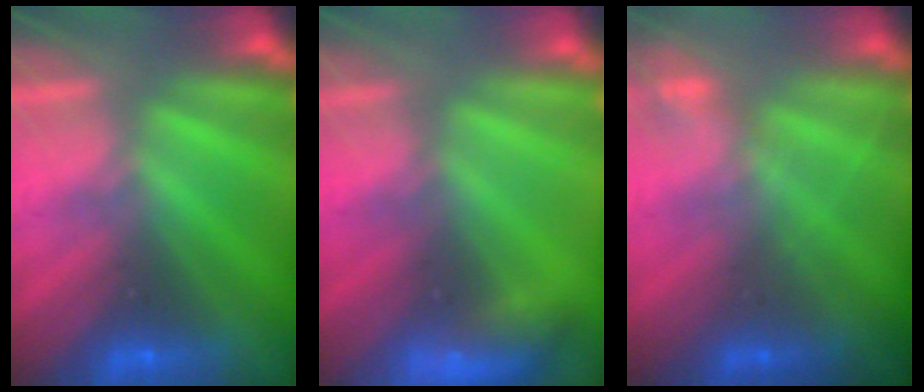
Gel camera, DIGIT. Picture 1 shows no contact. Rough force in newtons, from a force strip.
{"total": 3.4}
{"total": 2.2}